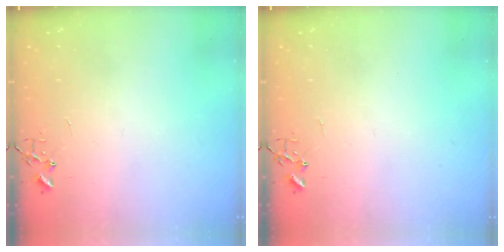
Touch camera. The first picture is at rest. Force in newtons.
{"total": 0.0}